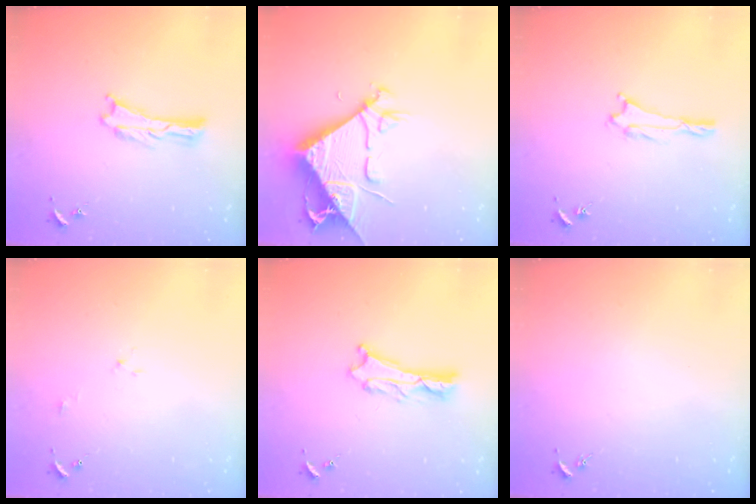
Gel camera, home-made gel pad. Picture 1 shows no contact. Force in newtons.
{"total": 9.8, "press": 9.7, "slide": 1.1}
{"total": 1.0, "press": 1.0, "slide": 0.1}
{"total": 2.2, "press": 2.2, "slide": 0.2}
{"total": 1.8, "press": 1.8, "slide": 0.2}
{"total": 0.0}